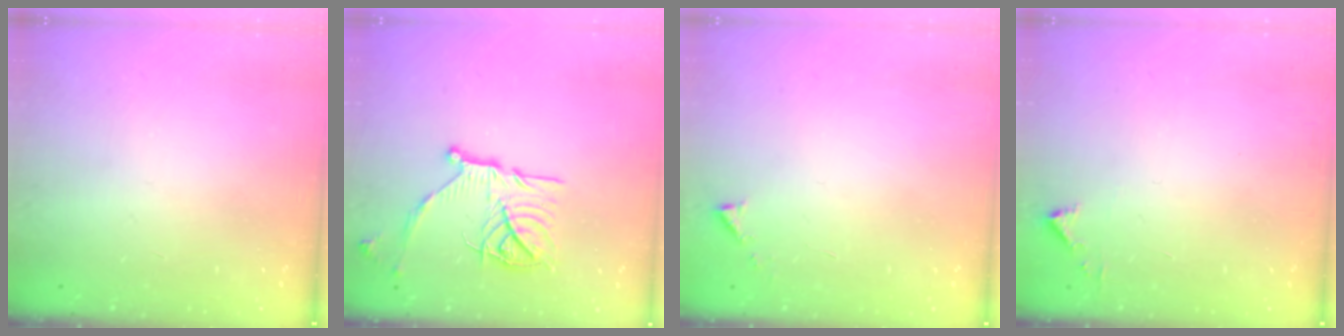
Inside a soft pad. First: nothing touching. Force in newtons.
{"total": 18.0, "press": 18.0, "slide": 1.5}
{"total": 2.9, "press": 2.9, "slide": 0.4}
{"total": 2.3, "press": 2.3, "slide": 0.2}